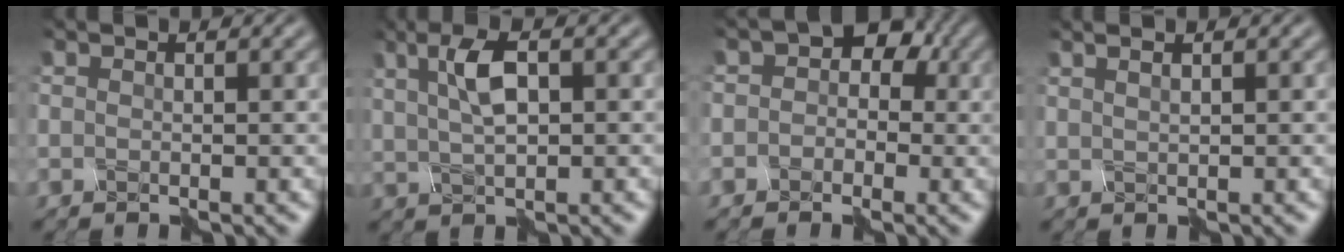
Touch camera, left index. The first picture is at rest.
{"total": 3.8, "force": [1.0, 1.2, 3.5], "torque": [-0.076, 0.007, 0.018]}
{"total": 4.7, "force": [-0.3, 4.0, 2.5], "torque": [0.006, 0.024, -0.041]}
{"total": 1.5, "force": [1.0, 0.2, 1.1], "torque": [-0.008, 0.008, 0.003]}